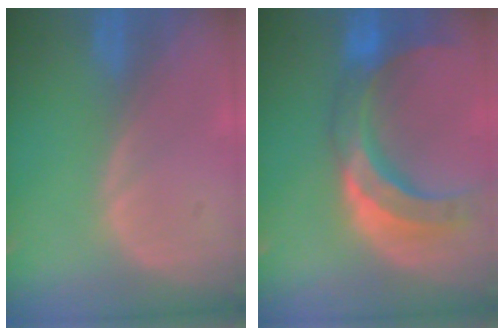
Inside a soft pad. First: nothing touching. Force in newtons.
{"total": 11.2, "press": 9.5, "slide": 5.9}